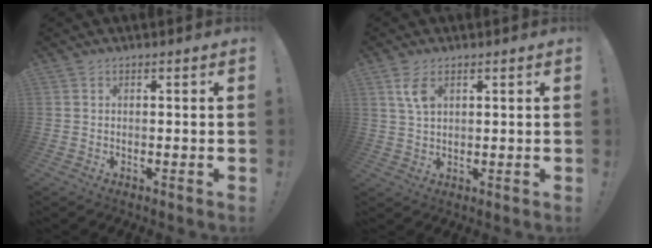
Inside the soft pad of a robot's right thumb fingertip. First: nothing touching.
{"total": 5.3, "force": [2.5, 2.7, 3.8], "torque": [-0.065, -0.008, 0.044]}